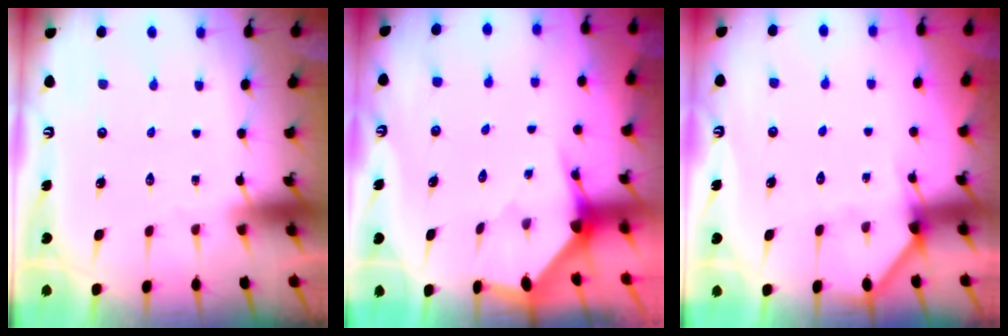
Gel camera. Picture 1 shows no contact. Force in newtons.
{"total": 2.8, "press": 2.8, "slide": 0.3}
{"total": 4.3, "press": 4.3, "slide": 0.3}